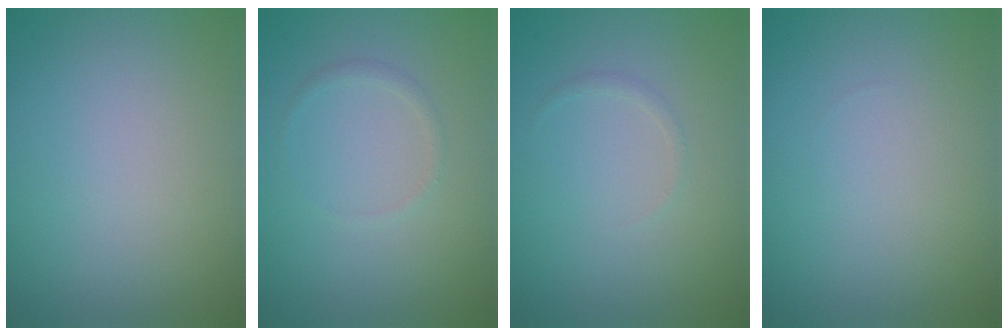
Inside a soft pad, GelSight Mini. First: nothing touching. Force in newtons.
{"total": 0.7, "press": 0.7, "slide": 0.0}
{"total": 0.5, "press": 0.5, "slide": 0.1}
{"total": 0.0}